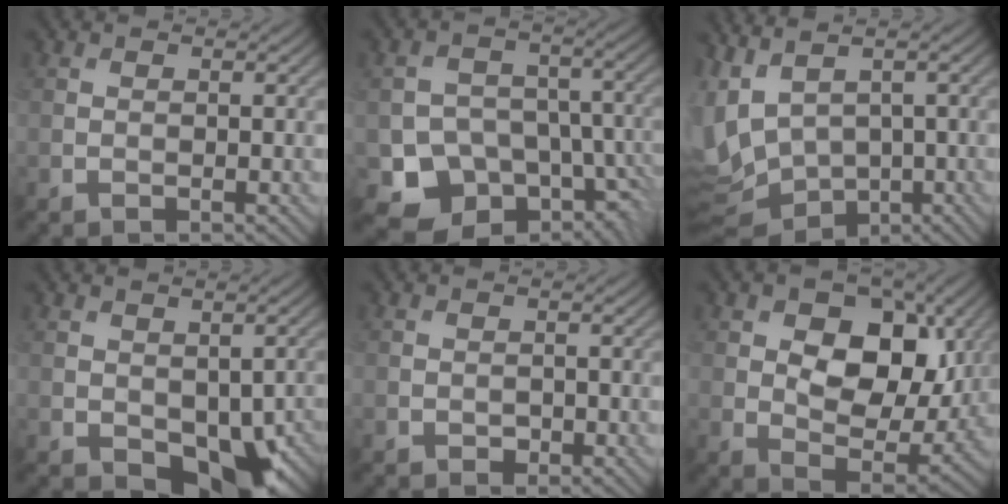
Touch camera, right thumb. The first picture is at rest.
{"total": 11.1, "force": [-5.4, 8.2, 5.3], "torque": [-0.089, -0.037, -0.081]}
{"total": 8.3, "force": [-0.2, 5.2, 6.6], "torque": [-0.181, -0.012, 0.018]}
{"total": 9.7, "force": [-2.8, 6.2, 6.9], "torque": [-0.104, -0.044, -0.021]}
{"total": 0.8, "force": [-0.4, 0.6, 0.4], "torque": [-0.004, -0.002, -0.008]}
{"total": 11.1, "force": [2.7, 7.0, 8.2], "torque": [-0.141, -0.010, 0.042]}